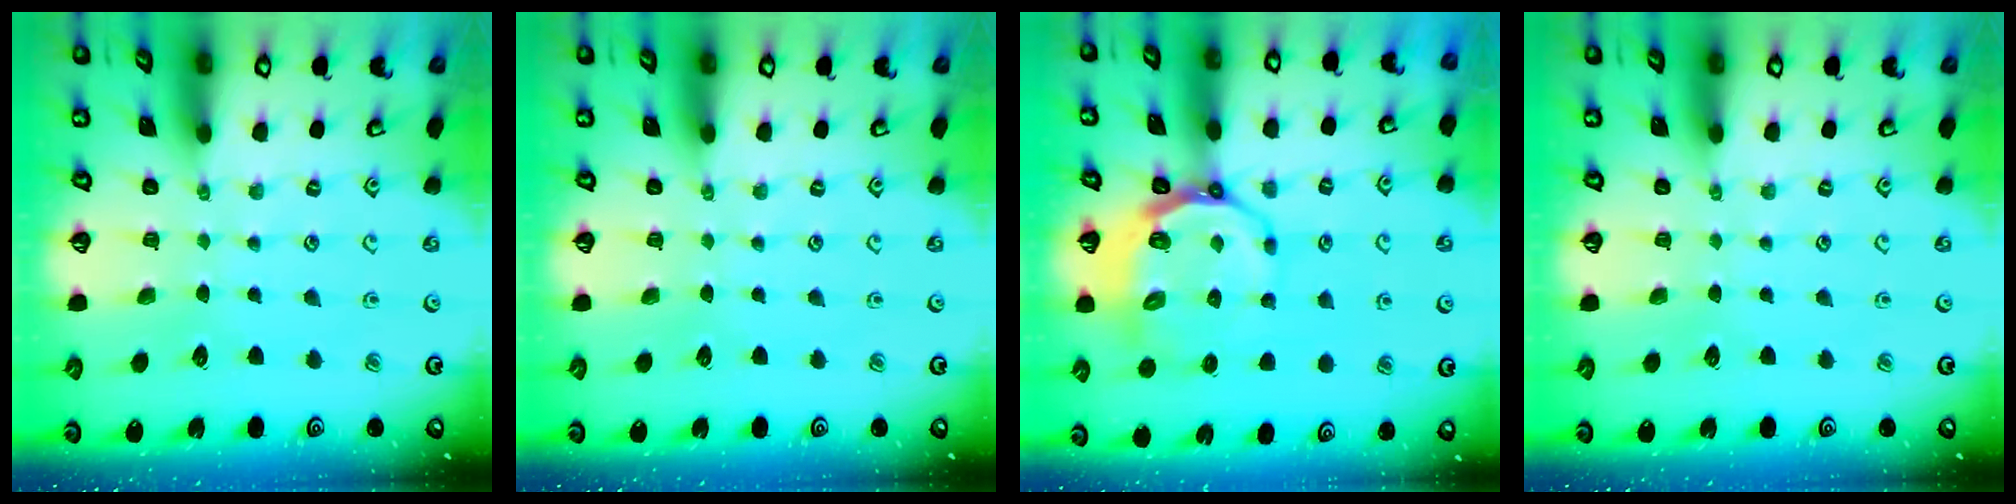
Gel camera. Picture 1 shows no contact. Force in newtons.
{"total": 0.0}
{"total": 10.0, "press": 9.2, "slide": 3.8}
{"total": 0.0}